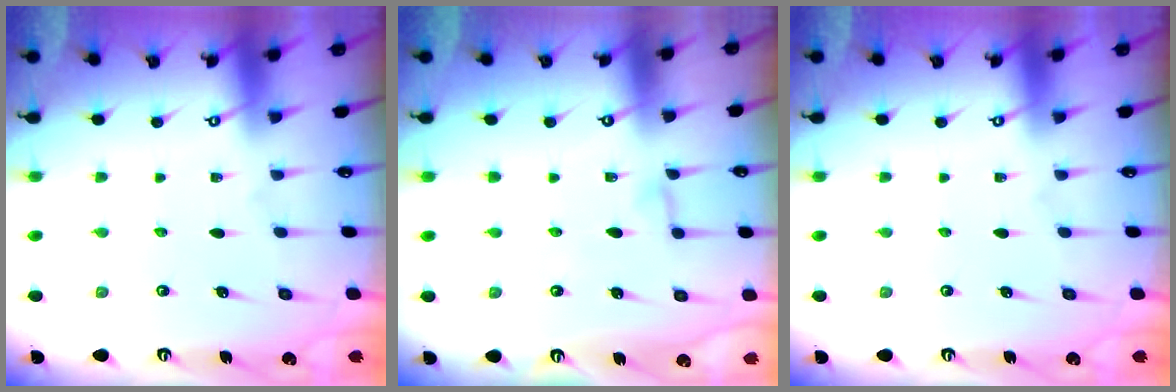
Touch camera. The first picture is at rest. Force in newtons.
{"total": 2.5, "press": 2.5, "slide": 0.2}
{"total": 0.0}